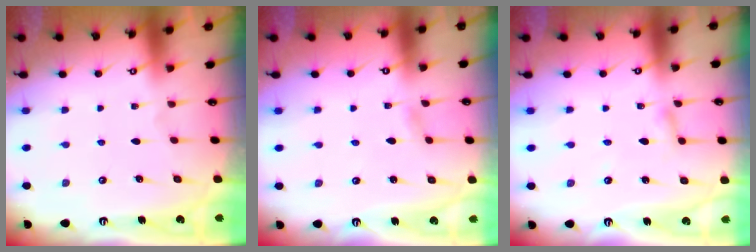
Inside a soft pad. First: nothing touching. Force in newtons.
{"total": 2.1, "press": 2.1, "slide": 0.2}
{"total": 2.0, "press": 2.0, "slide": 0.2}